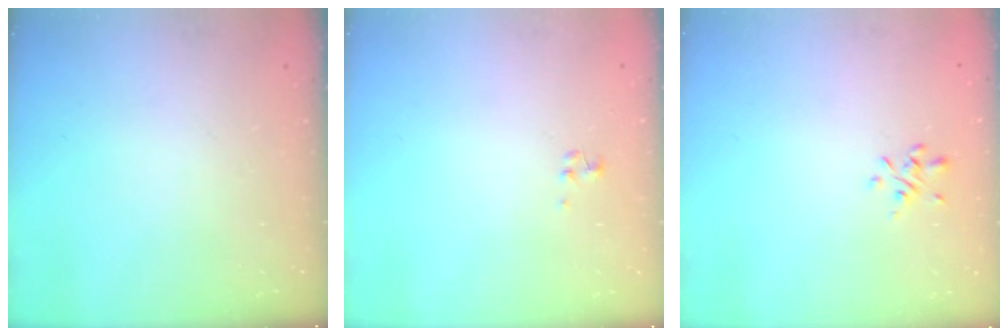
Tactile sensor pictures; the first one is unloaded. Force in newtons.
{"total": 0.9, "press": 0.8, "slide": 0.4}
{"total": 1.0, "press": 0.8, "slide": 0.5}